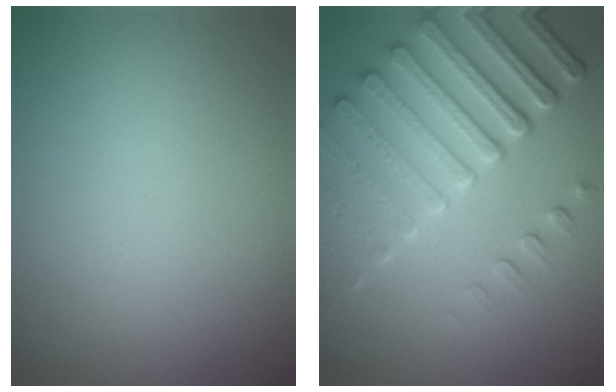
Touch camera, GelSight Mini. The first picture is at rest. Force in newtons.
{"total": 7.8, "press": 5.8, "slide": 5.3}